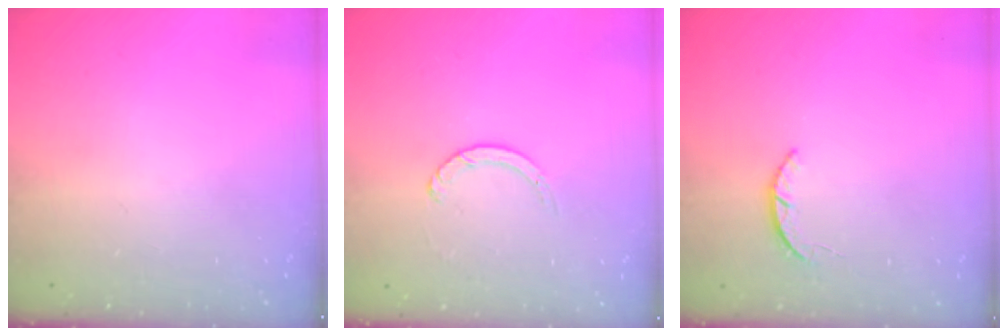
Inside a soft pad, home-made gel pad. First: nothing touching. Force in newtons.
{"total": 1.3, "press": 1.2, "slide": 0.2}
{"total": 1.9, "press": 1.9, "slide": 0.3}